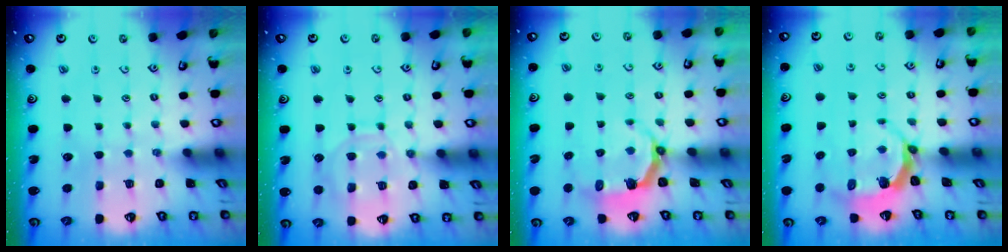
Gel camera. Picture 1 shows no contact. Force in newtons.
{"total": 11.2, "press": 11.1, "slide": 1.1}
{"total": 4.2, "press": 2.7, "slide": 3.2}
{"total": 5.2, "press": 3.8, "slide": 3.5}